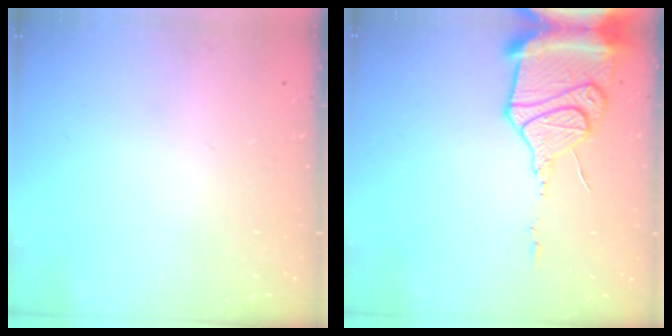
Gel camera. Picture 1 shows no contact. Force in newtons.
{"total": 16.9, "press": 15.2, "slide": 7.4}